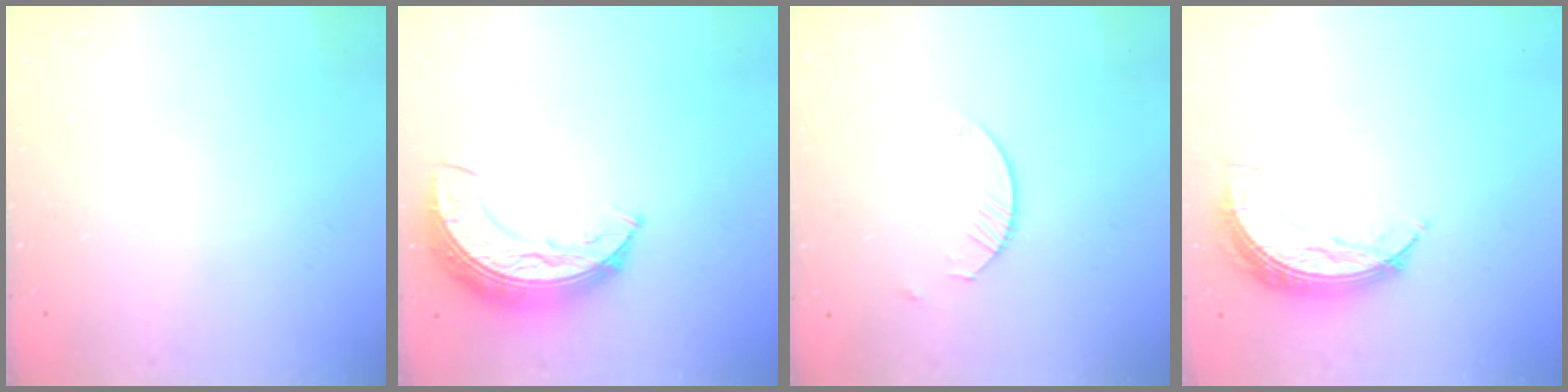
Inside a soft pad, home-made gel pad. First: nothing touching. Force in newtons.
{"total": 10.5, "press": 10.5, "slide": 0.5}
{"total": 4.5, "press": 4.5, "slide": 0.5}
{"total": 7.8, "press": 7.8, "slide": 0.3}